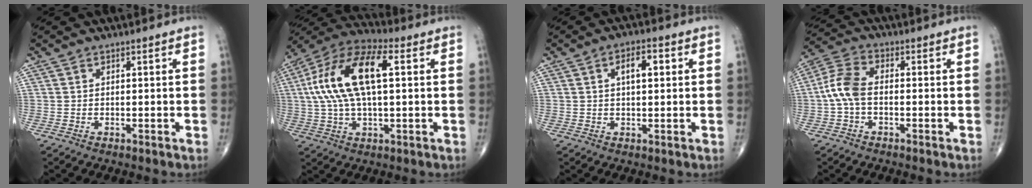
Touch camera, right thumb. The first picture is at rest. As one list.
[{"total": 17.7, "force": [3.1, 7.7, 15.6], "torque": [-0.312, 0.032, 0.050]}, {"total": 4.9, "force": [1.3, 2.1, 4.2], "torque": [-0.059, 0.007, 0.019]}, {"total": 7.0, "force": [-0.9, 3.8, 5.8], "torque": [-0.129, 0.022, -0.027]}]